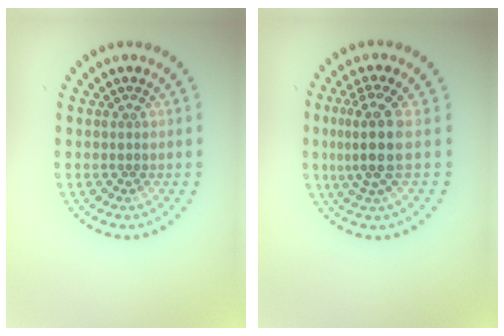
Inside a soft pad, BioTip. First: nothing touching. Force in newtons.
{"total": 3.8, "press": 2.9, "slide": 2.5}